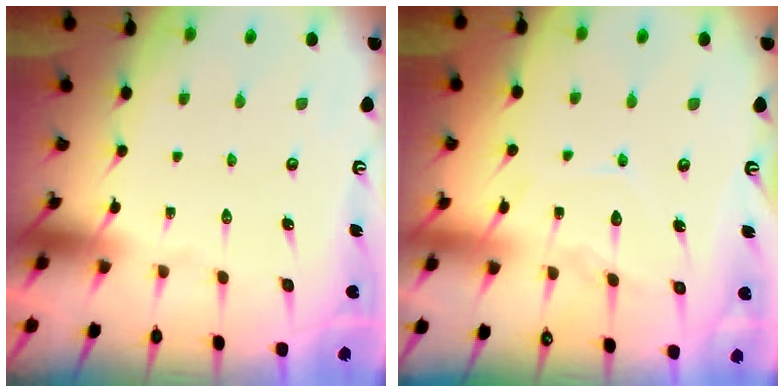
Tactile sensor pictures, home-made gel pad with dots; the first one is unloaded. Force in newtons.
{"total": 8.0, "press": 7.9, "slide": 0.8}